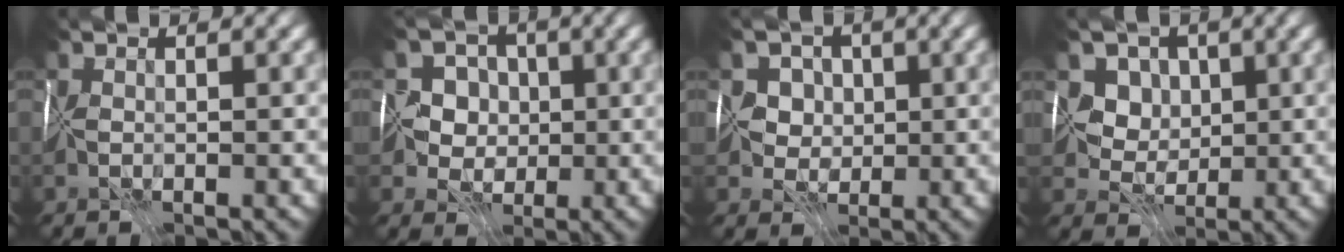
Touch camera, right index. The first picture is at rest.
{"total": 3.8, "force": [0.5, 3.7, 1.0], "torque": [0.010, 0.016, -0.014]}
{"total": 3.1, "force": [1.1, 2.8, 0.6], "torque": [0.010, 0.015, 0.006]}
{"total": 4.7, "force": [2.2, 3.9, 1.5], "torque": [-0.005, 0.003, 0.032]}